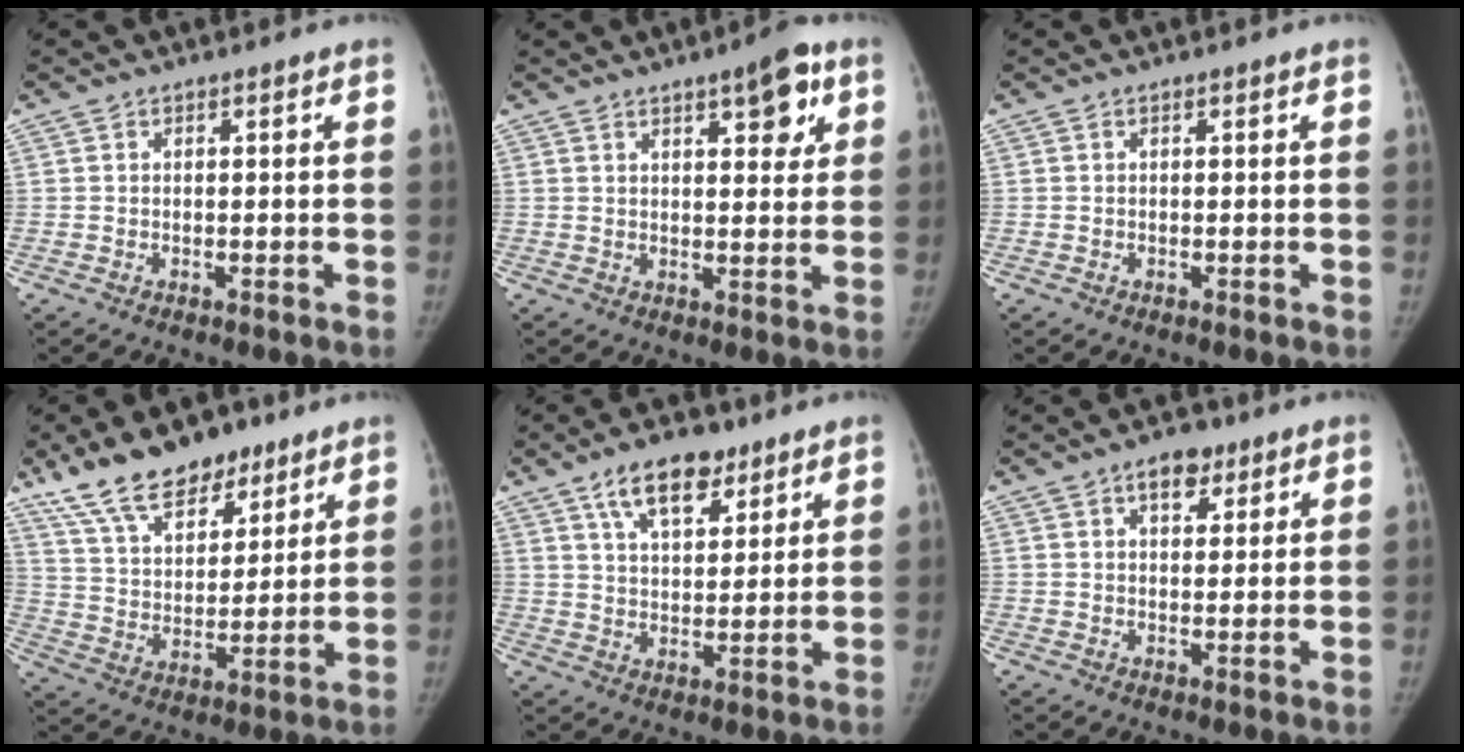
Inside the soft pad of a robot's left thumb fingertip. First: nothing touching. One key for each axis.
{"total": 7.7, "fx": 3.9, "fy": 2.8, "fz": 6.0, "tx": -0.057, "ty": -0.015, "tz": 0.048}
{"total": 0.0}
{"total": 16.9, "fx": 12.0, "fy": 8.4, "fz": 8.4, "tx": -0.104, "ty": -0.049, "tz": 0.213}
{"total": 10.6, "fx": 6.6, "fy": 5.3, "fz": 6.4, "tx": -0.081, "ty": -0.030, "tz": 0.113}
{"total": 5.1, "fx": 2.9, "fy": 3.1, "fz": 2.9, "tx": -0.018, "ty": -0.011, "tz": 0.039}